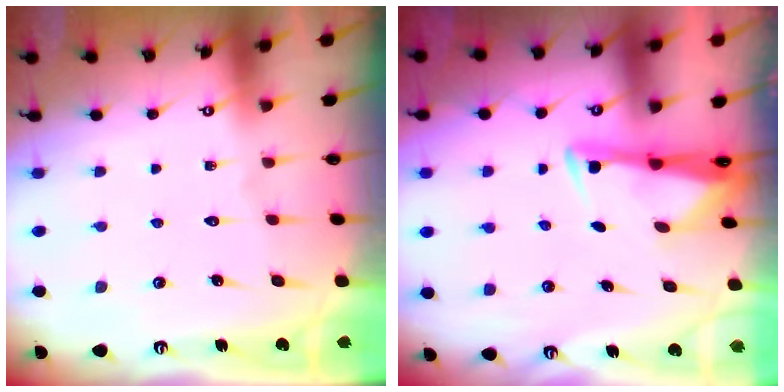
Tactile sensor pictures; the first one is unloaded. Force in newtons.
{"total": 3.2, "press": 3.1, "slide": 0.8}